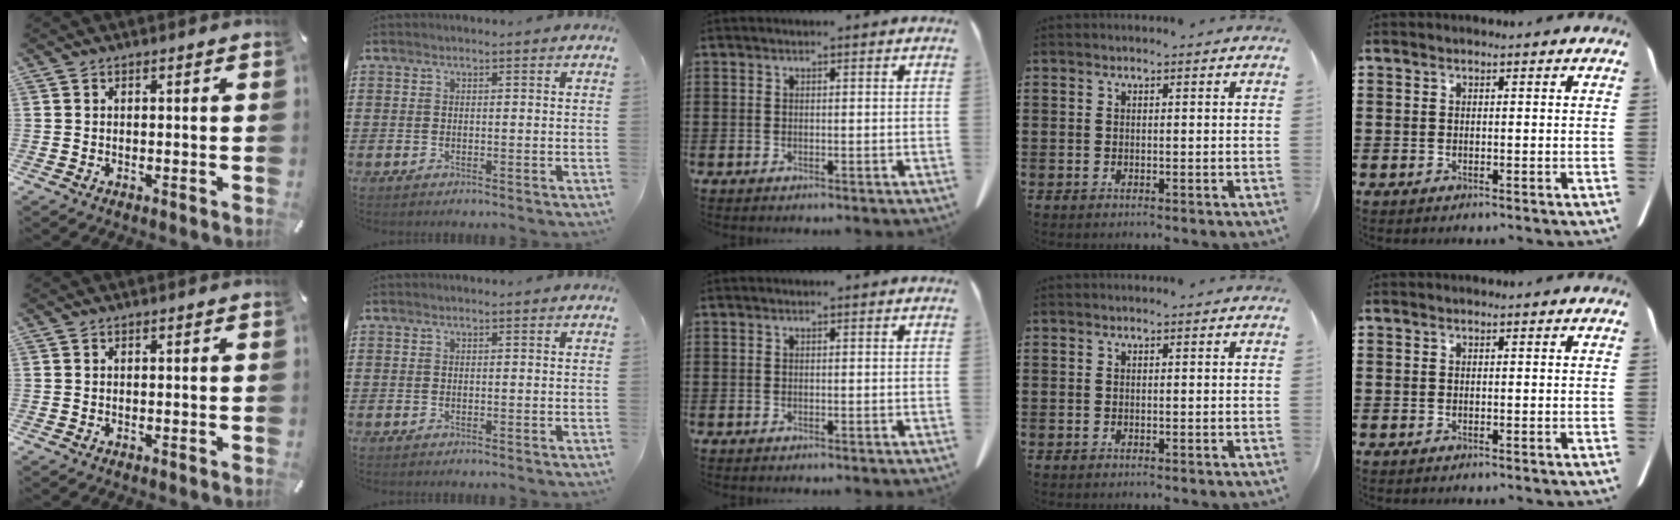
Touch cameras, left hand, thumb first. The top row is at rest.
{}